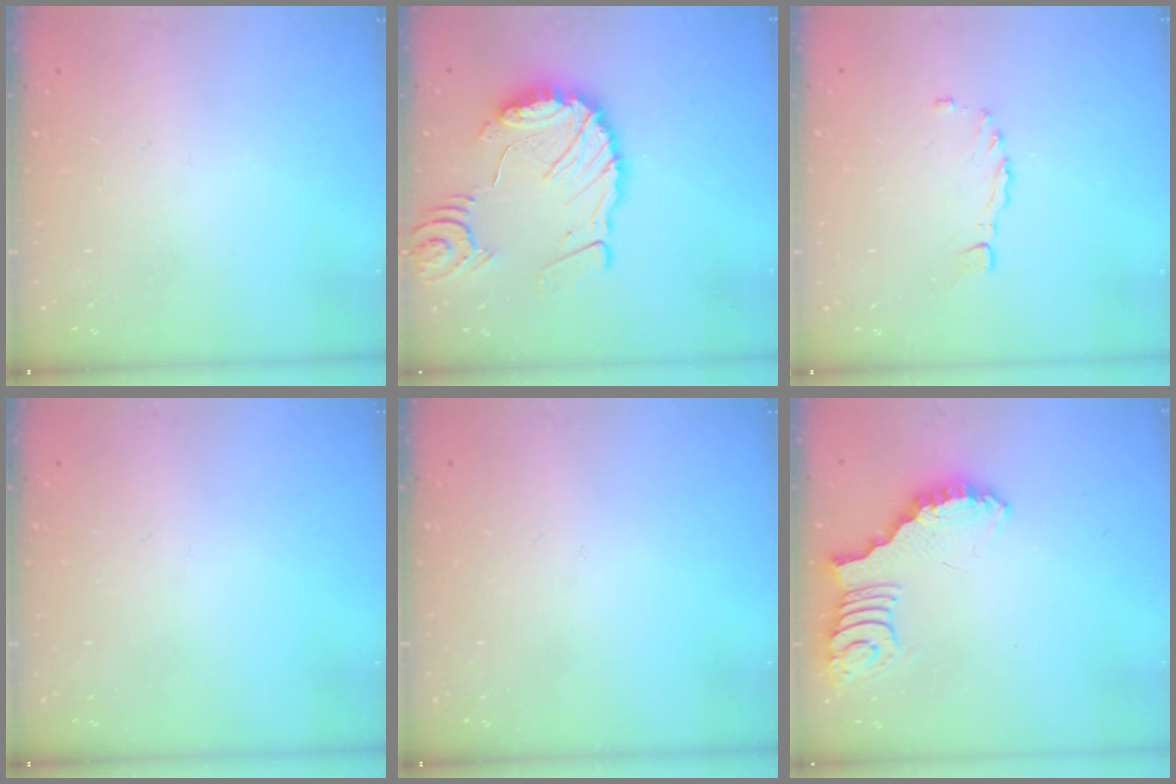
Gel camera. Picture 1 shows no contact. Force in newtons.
{"total": 14.0, "press": 13.9, "slide": 1.3}
{"total": 1.3, "press": 1.3, "slide": 0.3}
{"total": 0.0}
{"total": 0.0}
{"total": 2.6, "press": 2.5, "slide": 0.6}